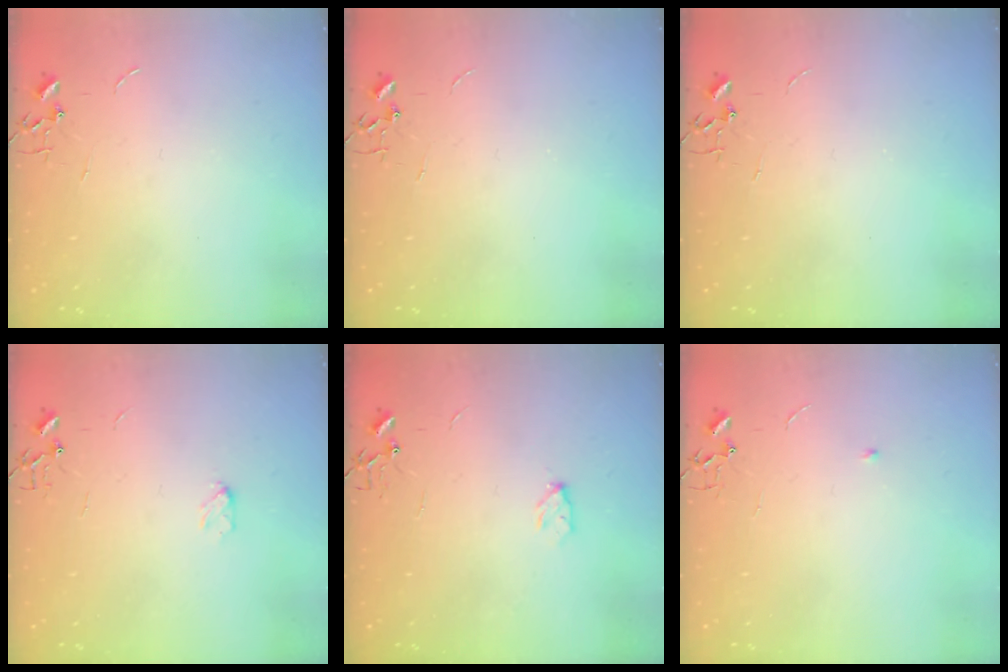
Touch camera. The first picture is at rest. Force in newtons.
{"total": 0.0}
{"total": 0.0}
{"total": 3.3, "press": 3.3, "slide": 0.6}
{"total": 4.0, "press": 3.9, "slide": 0.5}
{"total": 3.4, "press": 3.4, "slide": 0.7}